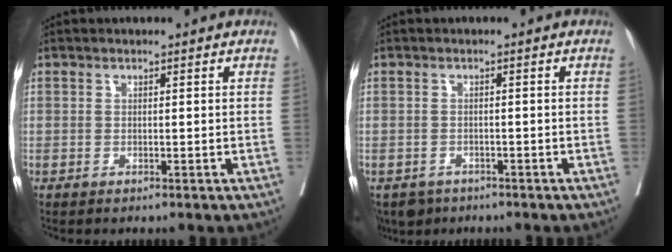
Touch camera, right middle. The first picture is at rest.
{"total": 3.6, "force": [-2.7, 2.3, 0.4], "torque": [-0.002, 0.001, -0.042]}